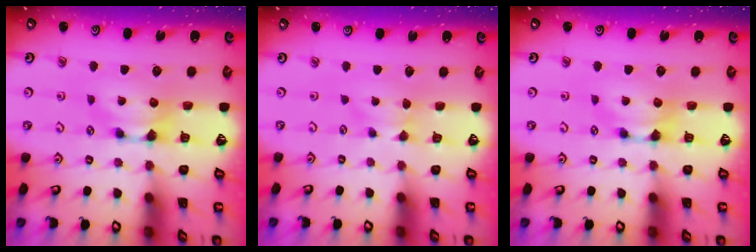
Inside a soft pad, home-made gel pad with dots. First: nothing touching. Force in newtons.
{"total": 2.3, "press": 2.2, "slide": 0.6}
{"total": 0.0}